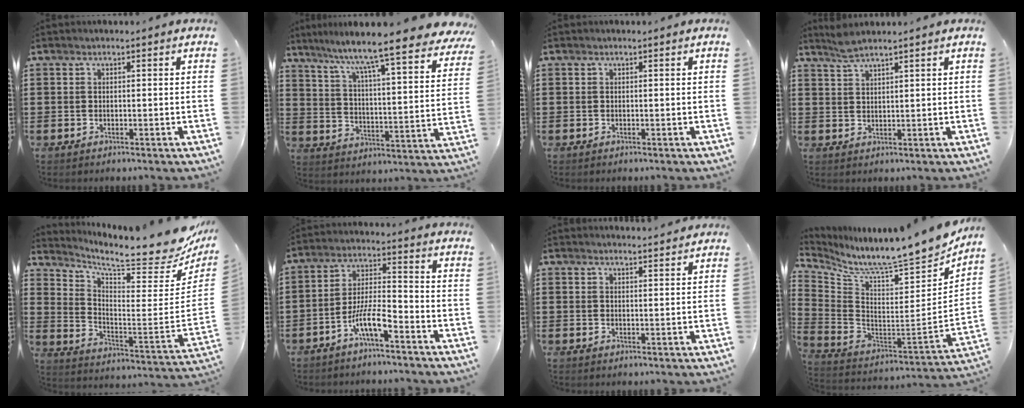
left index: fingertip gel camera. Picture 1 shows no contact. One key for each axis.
{"total": 8.6, "fx": 7.4, "fy": -0.7, "fz": 4.4, "tx": -0.106, "ty": -0.065, "tz": 0.115}
{"total": 0.0}
{"total": 2.8, "fx": 2.4, "fy": 0.2, "fz": 1.4, "tx": -0.033, "ty": 0.002, "tz": 0.045}
{"total": 9.8, "fx": 8.7, "fy": 0.2, "fz": 4.6, "tx": -0.096, "ty": -0.086, "tz": 0.138}
{"total": 7.3, "fx": -4.7, "fy": 1.5, "fz": 5.4, "tx": -0.117, "ty": 0.000, "tz": -0.091}
{"total": 2.1, "fx": 2.1, "fy": -0.1, "fz": 0.2, "tx": -0.008, "ty": -0.004, "tz": 0.040}
{"total": 9.4, "fx": 8.4, "fy": -0.2, "fz": 4.3, "tx": -0.105, "ty": -0.085, "tz": 0.134}